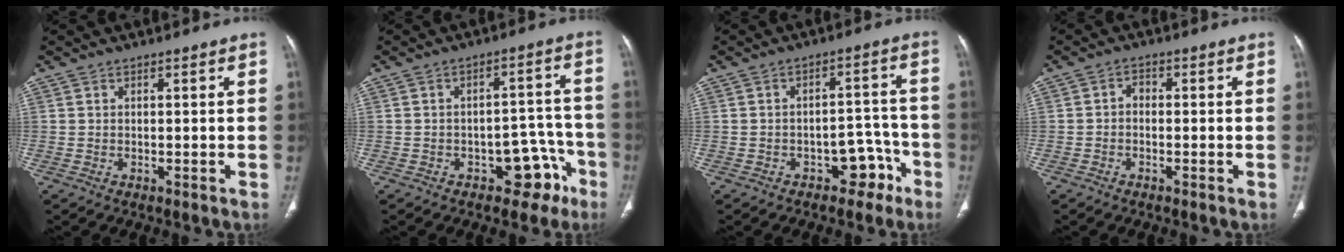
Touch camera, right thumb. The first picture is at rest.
{"total": 8.2, "force": [-4.6, 5.1, 4.4], "torque": [-0.011, 0.054, -0.057]}
{"total": 6.4, "force": [-3.9, 4.2, 2.9], "torque": [-0.006, 0.058, -0.050]}
{"total": 1.8, "force": [-0.5, 1.3, 1.2], "torque": [-0.014, 0.010, -0.016]}